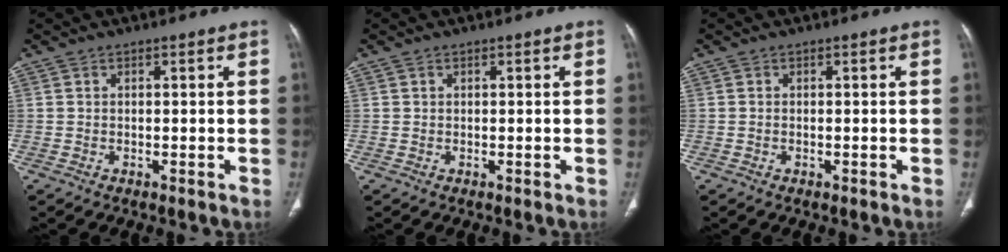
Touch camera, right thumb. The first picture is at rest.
{"total": 0.0}
{"total": 0.0}